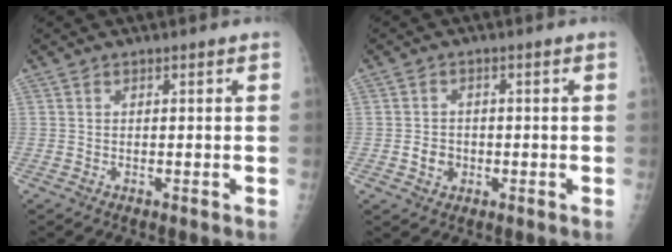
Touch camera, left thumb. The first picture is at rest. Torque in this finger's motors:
{"motor_torque": [-0.23, 0.40, 0.15, 0.09, 0.02]}